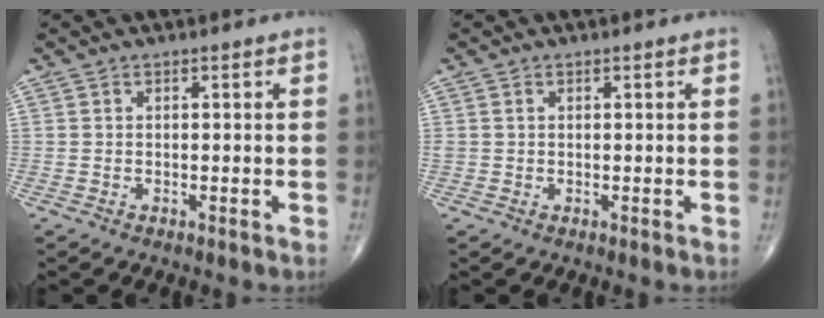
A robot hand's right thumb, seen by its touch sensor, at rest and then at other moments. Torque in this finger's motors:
{"motor_torque": [-0.02, -0.03, 0.03, 0.34, -0.04]}